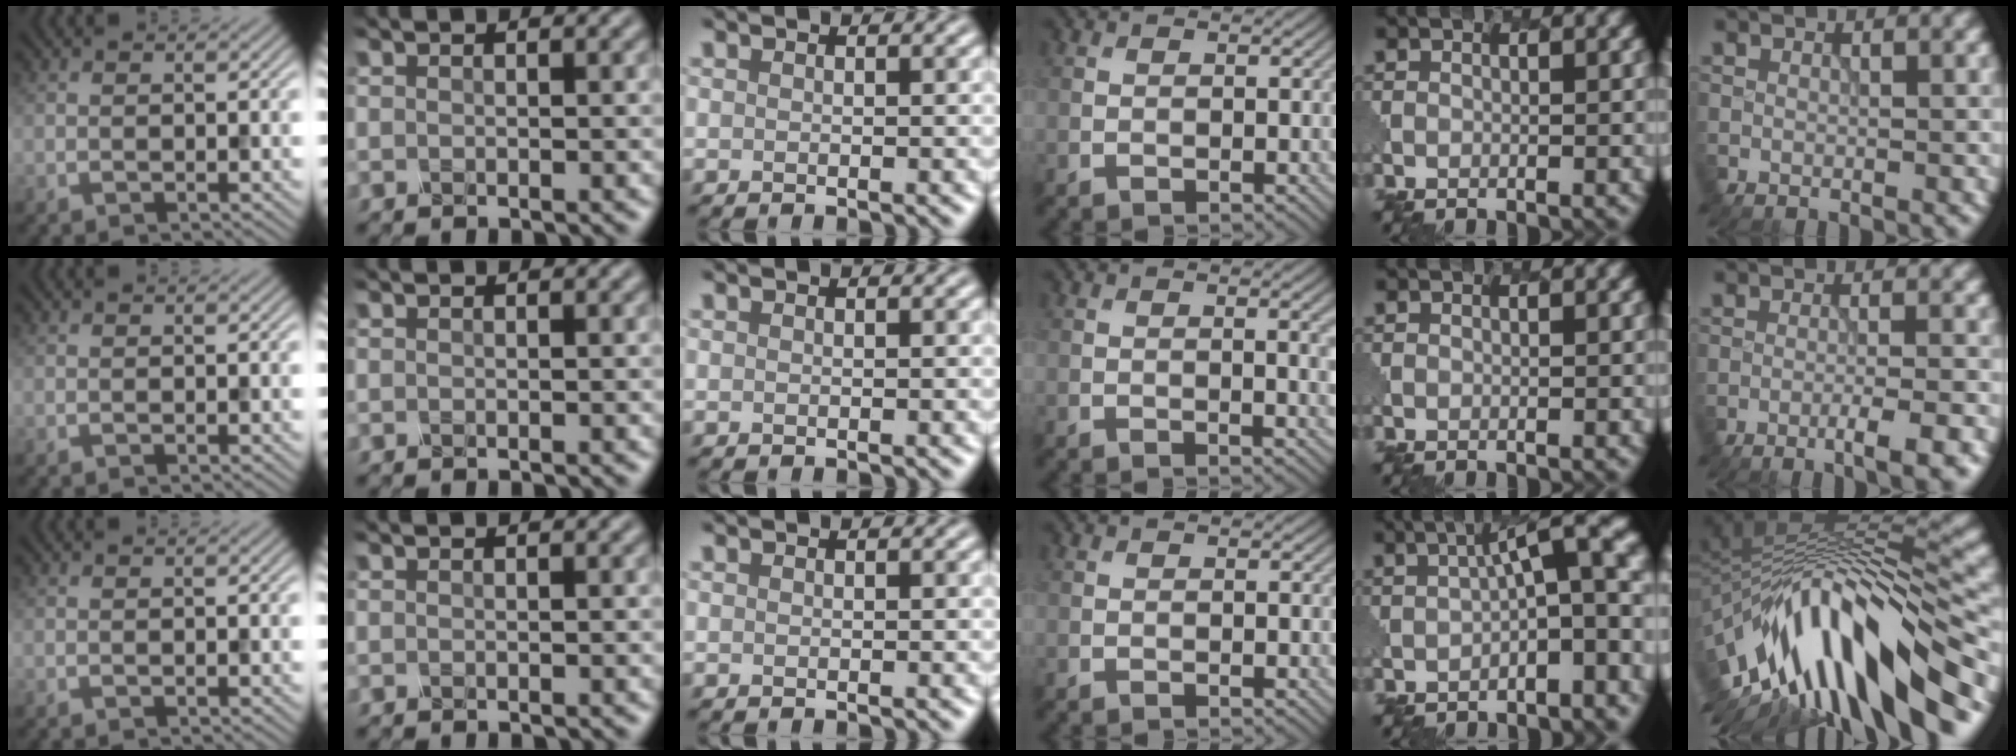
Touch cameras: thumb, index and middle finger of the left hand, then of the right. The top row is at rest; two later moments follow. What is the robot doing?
{"motion": "dispense", "object": "dispenser bottle"}